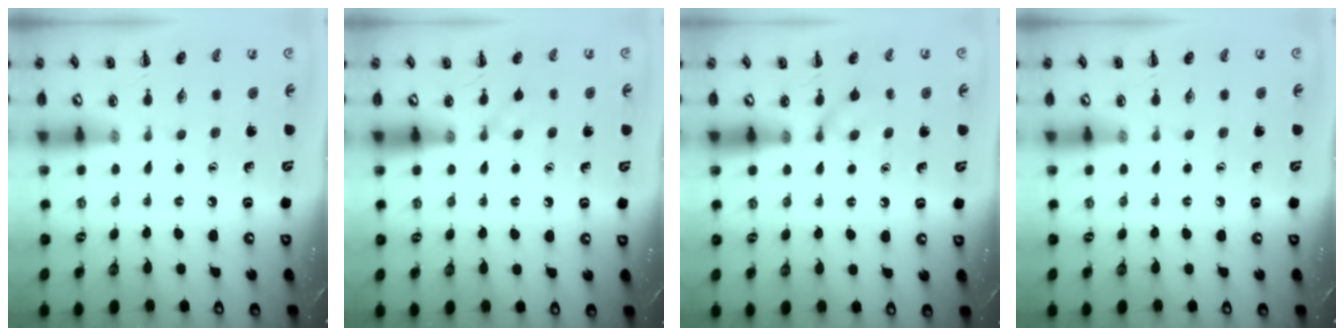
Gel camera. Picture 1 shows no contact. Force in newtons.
{"total": 4.6, "press": 4.4, "slide": 1.5}
{"total": 5.5, "press": 5.2, "slide": 1.6}
{"total": 0.0}